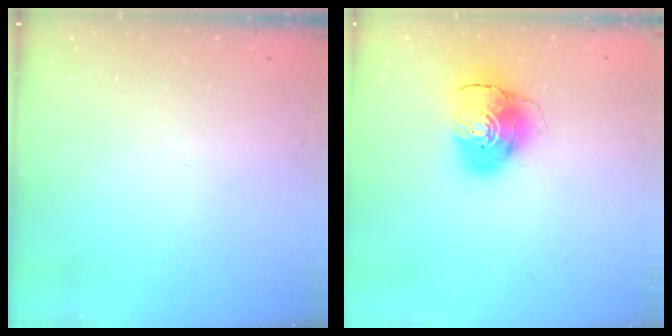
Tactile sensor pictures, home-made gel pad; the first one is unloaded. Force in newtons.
{"total": 9.9, "press": 9.8, "slide": 1.4}